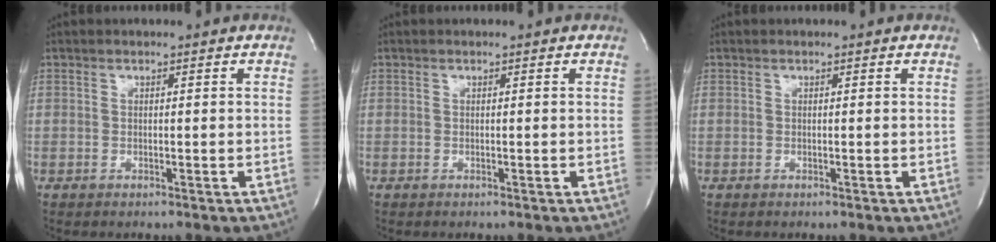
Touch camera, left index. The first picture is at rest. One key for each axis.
{"total": 0.0}
{"total": 0.0}